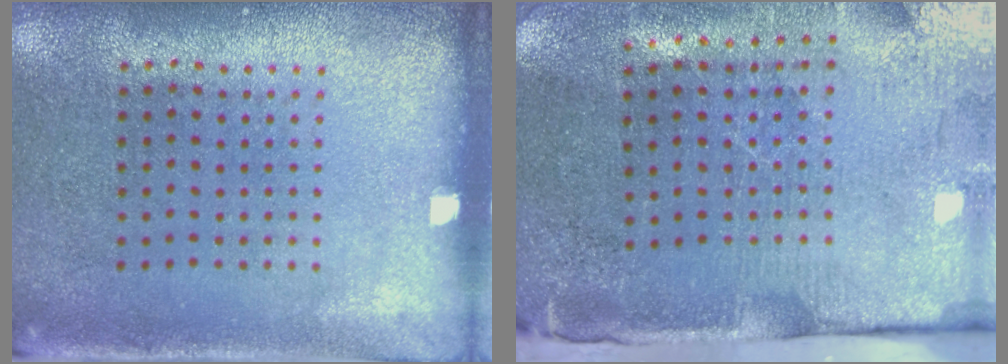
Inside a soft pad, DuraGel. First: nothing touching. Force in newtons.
{"total": 4.6, "press": 3.7, "slide": 2.7}